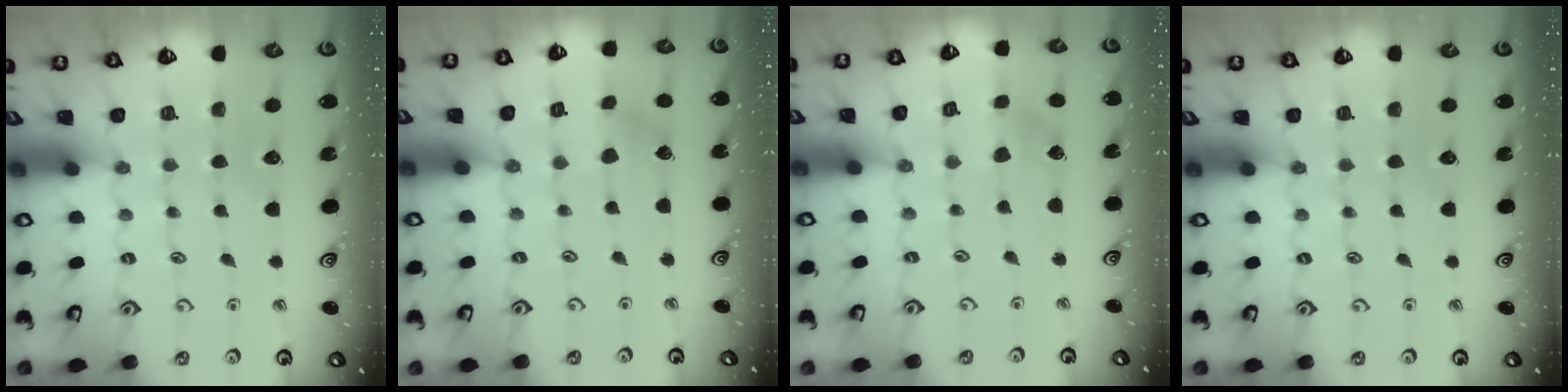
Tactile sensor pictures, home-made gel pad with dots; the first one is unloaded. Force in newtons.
{"total": 2.6, "press": 2.5, "slide": 0.8}
{"total": 2.1, "press": 2.1, "slide": 0.3}
{"total": 0.0}